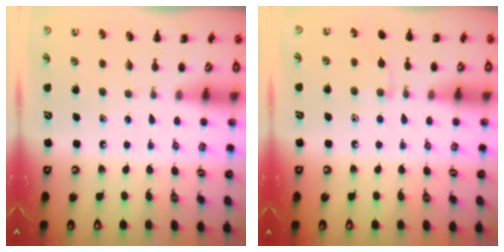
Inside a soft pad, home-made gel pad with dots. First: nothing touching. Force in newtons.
{"total": 6.5, "press": 6.1, "slide": 2.2}